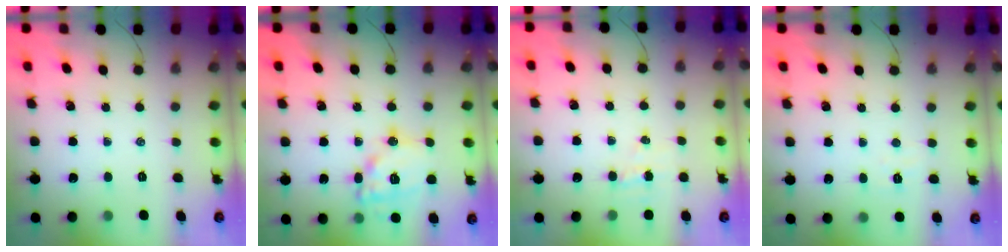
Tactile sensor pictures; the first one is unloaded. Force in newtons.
{"total": 14.7, "press": 14.6, "slide": 1.8}
{"total": 3.4, "press": 3.2, "slide": 1.0}
{"total": 3.0, "press": 2.9, "slide": 0.8}